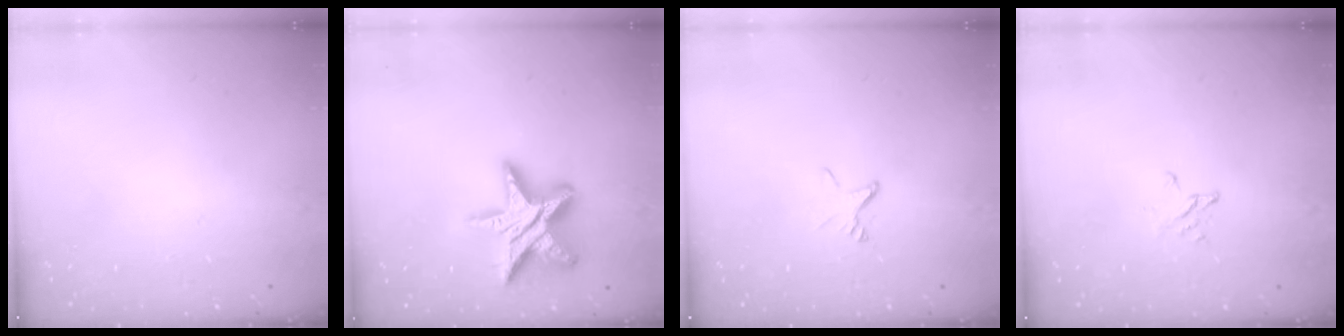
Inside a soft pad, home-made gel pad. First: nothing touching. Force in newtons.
{"total": 18.6, "press": 18.6, "slide": 1.3}
{"total": 2.3, "press": 2.3, "slide": 0.2}
{"total": 2.5, "press": 2.5, "slide": 0.1}